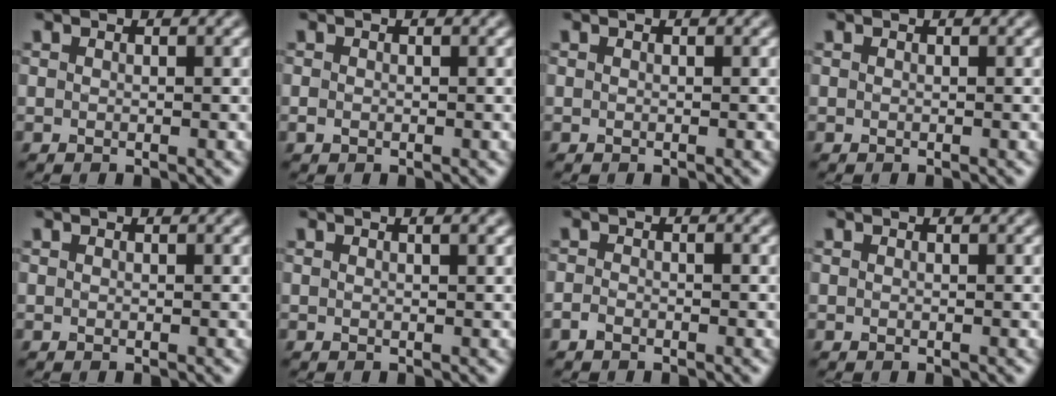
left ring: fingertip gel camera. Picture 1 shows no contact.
{"total": 0.6, "force": [-0.3, 0.5, 0.3], "torque": [-0.006, -0.006, -0.003]}
{"total": 0.0}
{"total": 0.0}
{"total": 0.0}
{"total": 1.2, "force": [0.5, 0.4, 1.0], "torque": [-0.011, 0.003, 0.006]}
{"total": 1.1, "force": [-0.8, 0.4, 0.5], "torque": [-0.011, 0.000, -0.016]}
{"total": 0.0}